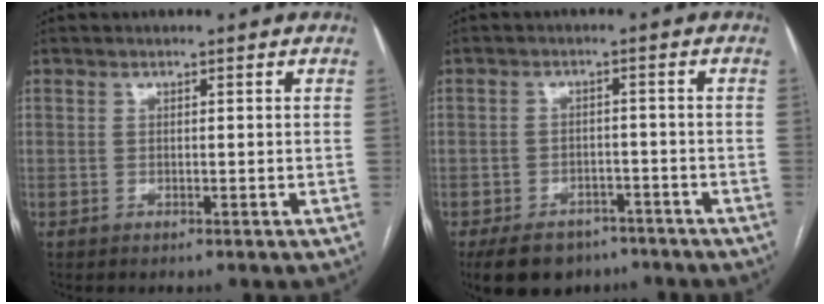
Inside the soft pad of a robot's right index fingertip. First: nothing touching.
{"total": 10.4, "force": [-7.8, 5.8, 3.8], "torque": [-0.065, -0.001, -0.111]}